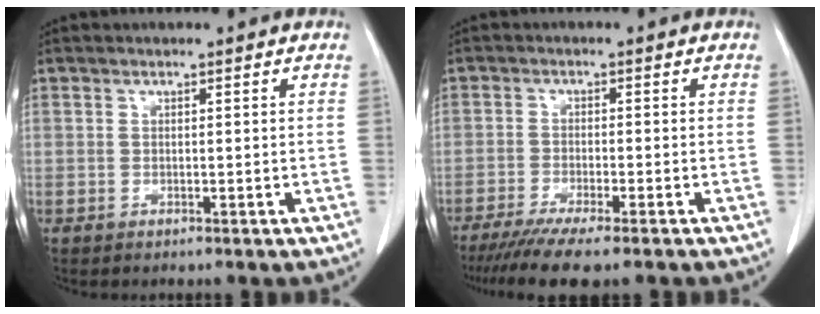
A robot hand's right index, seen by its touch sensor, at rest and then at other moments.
{"total": 8.8, "force": [-7.0, 0.1, 5.4], "torque": [-0.079, -0.022, -0.110]}